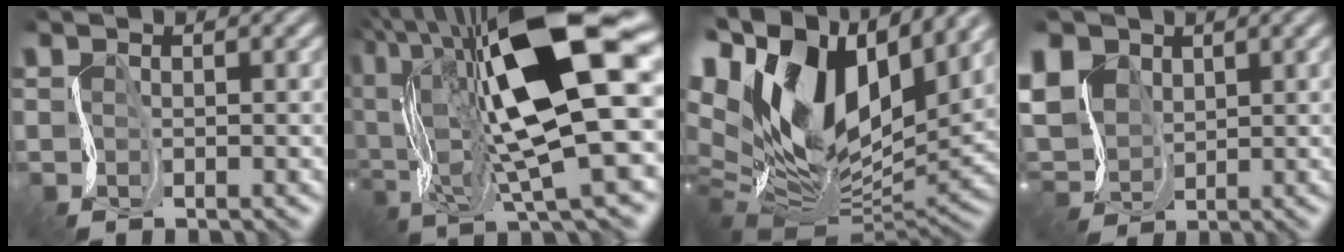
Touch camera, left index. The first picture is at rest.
{"total": 16.6, "force": [4.0, 5.9, 15.1], "torque": [-0.276, -0.014, 0.072]}
{"total": 17.2, "force": [4.6, 10.0, 13.2], "torque": [-0.263, 0.004, 0.083]}
{"total": 5.2, "force": [1.3, 4.2, 2.9], "torque": [-0.077, 0.005, 0.013]}